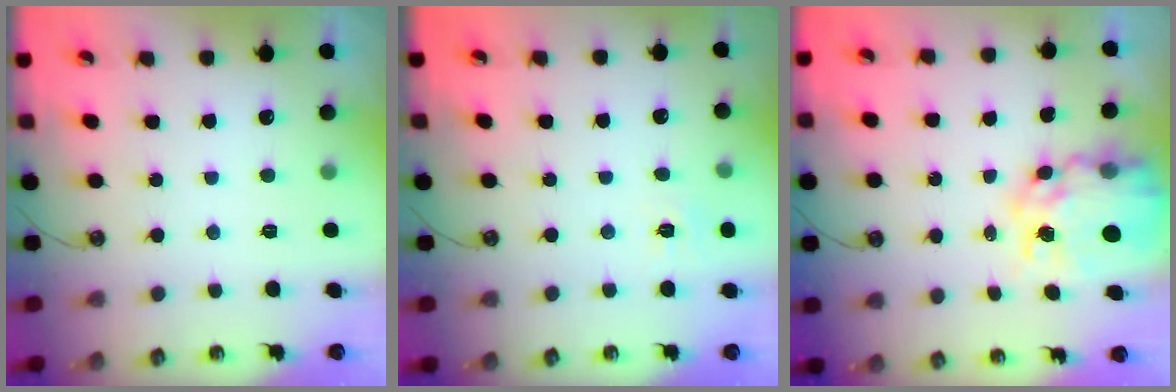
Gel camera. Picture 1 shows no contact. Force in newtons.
{"total": 5.0, "press": 4.9, "slide": 0.6}
{"total": 13.8, "press": 13.7, "slide": 1.1}